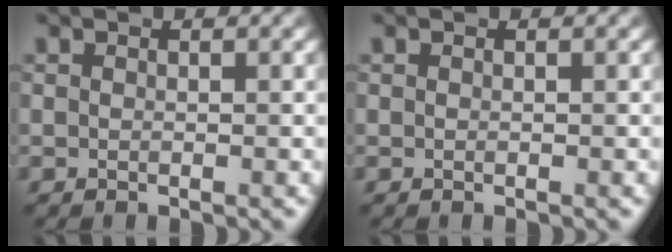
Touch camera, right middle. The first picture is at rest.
{"total": 0.0}